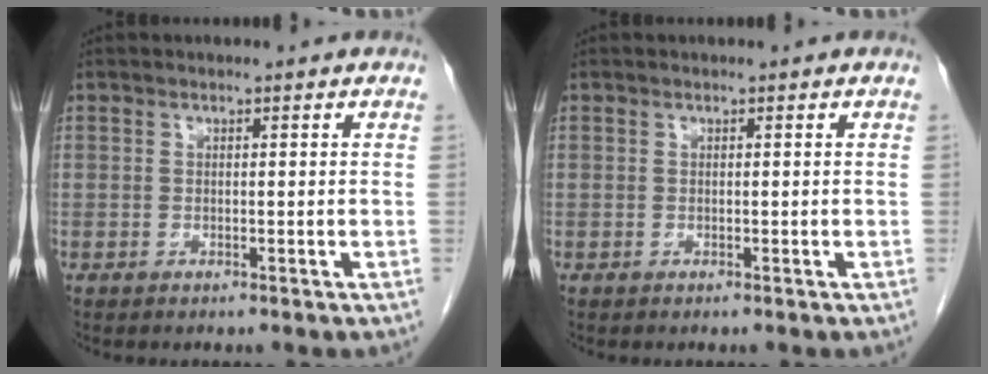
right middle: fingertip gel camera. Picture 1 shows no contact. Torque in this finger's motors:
{"motor_torque": [0.00, 0.00, -0.01, -0.01]}